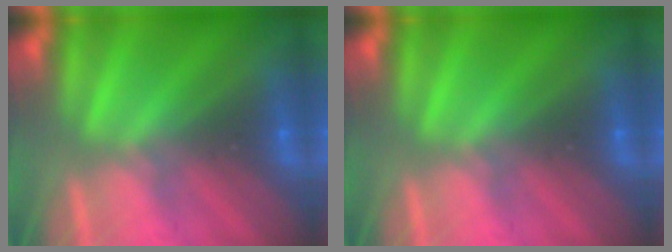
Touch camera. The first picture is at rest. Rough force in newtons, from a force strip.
{"total": 0.0}